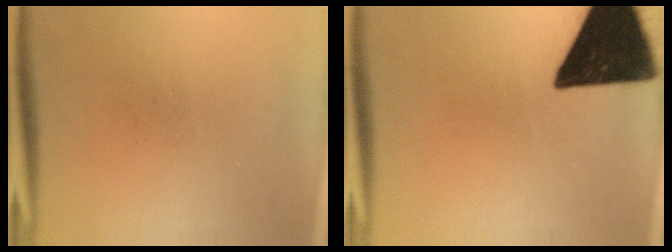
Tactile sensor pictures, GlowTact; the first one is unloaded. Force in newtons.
{"total": 18.9}